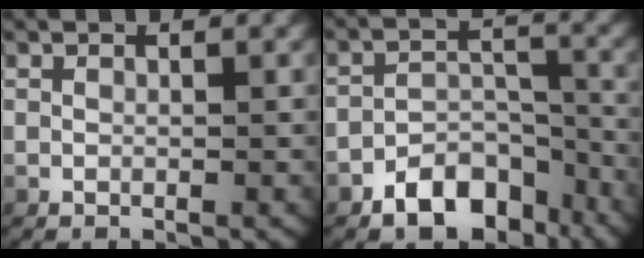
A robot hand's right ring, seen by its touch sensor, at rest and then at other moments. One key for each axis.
{"total": 6.2, "fx": -4.4, "fy": 3.4, "fz": 2.6, "tx": -0.032, "ty": -0.008, "tz": -0.073}